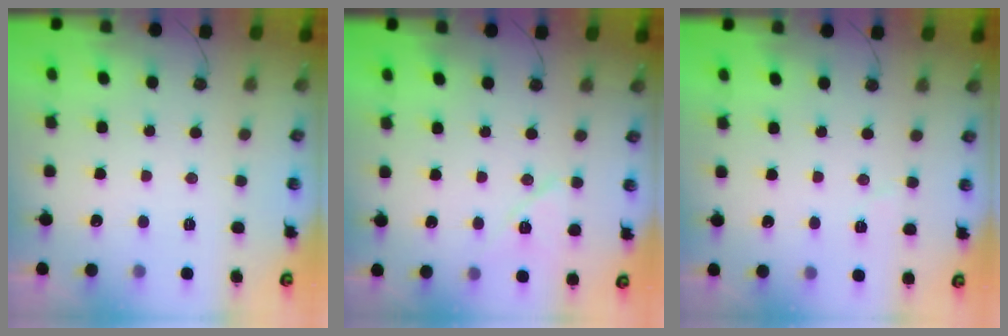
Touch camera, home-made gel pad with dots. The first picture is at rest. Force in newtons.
{"total": 9.0, "press": 8.5, "slide": 3.0}
{"total": 3.3, "press": 3.0, "slide": 1.5}